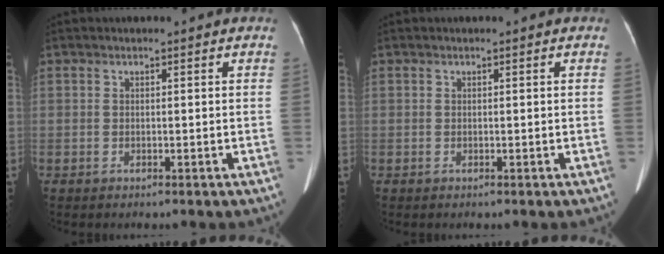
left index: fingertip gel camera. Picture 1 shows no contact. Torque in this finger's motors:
{"motor_torque": [-0.27, 0.10, -0.08, -0.01]}